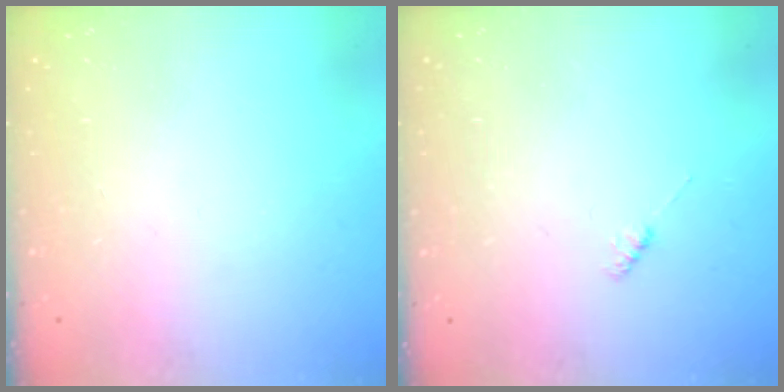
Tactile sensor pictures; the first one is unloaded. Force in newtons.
{"total": 2.3, "press": 2.3, "slide": 0.3}